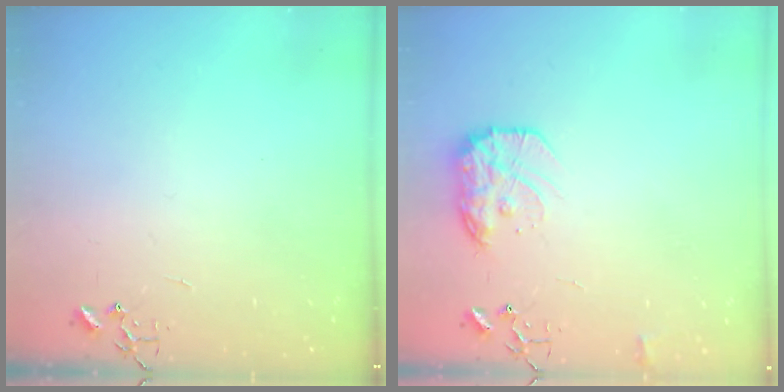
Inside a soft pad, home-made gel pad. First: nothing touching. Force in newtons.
{"total": 13.8, "press": 13.8, "slide": 0.6}